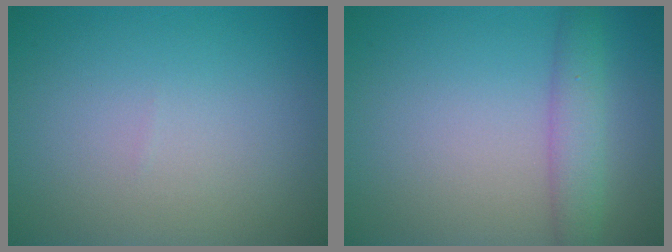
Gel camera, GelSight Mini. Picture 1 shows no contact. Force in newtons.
{"total": 3.0, "press": 3.0, "slide": 0.2}